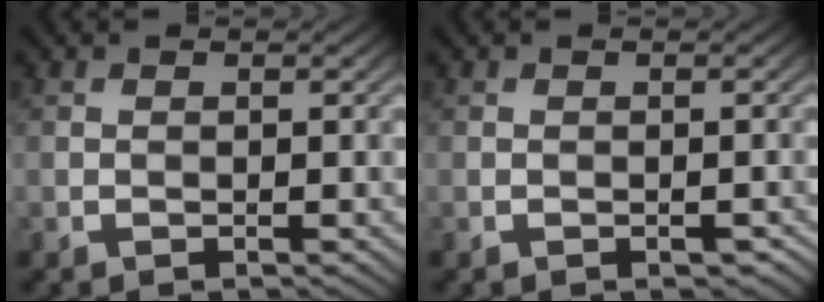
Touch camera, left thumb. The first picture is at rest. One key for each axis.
{"total": 0.8, "fx": -0.6, "fy": 0.3, "fz": 0.5, "tx": -0.007, "ty": -0.001, "tz": -0.006}